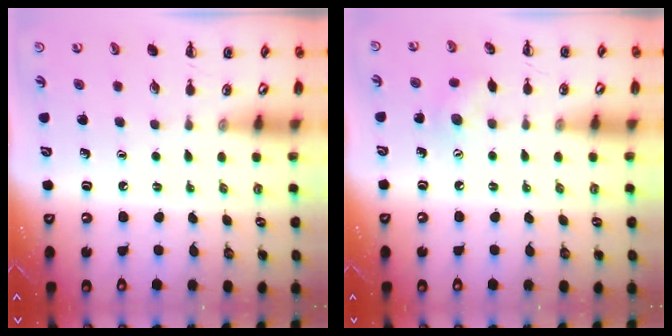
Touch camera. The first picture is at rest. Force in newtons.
{"total": 6.5, "press": 6.5, "slide": 0.5}